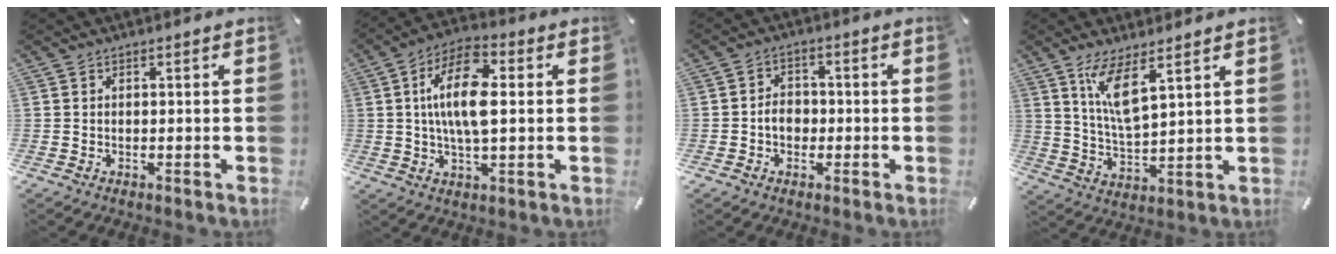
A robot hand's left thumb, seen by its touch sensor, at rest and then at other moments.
{"total": 13.2, "force": [1.7, 5.6, 11.8], "torque": [-0.246, 0.003, 0.027]}
{"total": 4.4, "force": [-1.1, 3.6, 2.3], "torque": [-0.034, 0.007, -0.021]}
{"total": 9.3, "force": [6.1, 2.3, 6.7], "torque": [-0.136, -0.023, 0.109]}